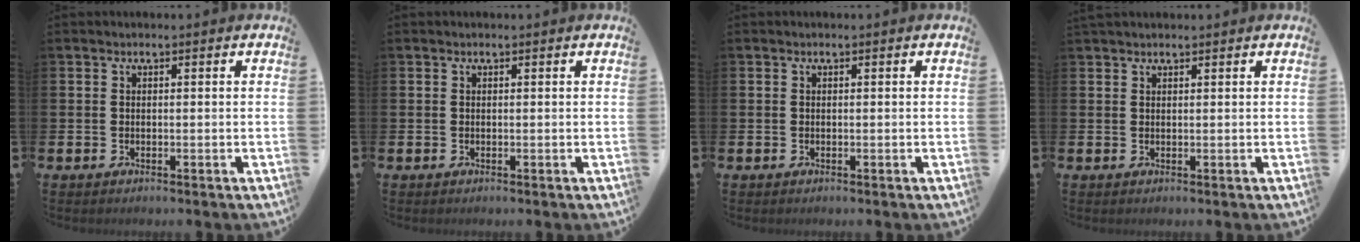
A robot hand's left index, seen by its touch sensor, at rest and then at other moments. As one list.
[{"total": 0.0}, {"total": 0.0}, {"total": 1.2, "force": [1.1, 0.2, 0.3], "torque": [0.003, -0.002, 0.019]}]